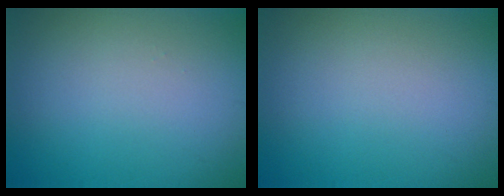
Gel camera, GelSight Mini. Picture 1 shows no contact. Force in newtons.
{"total": 0.0}